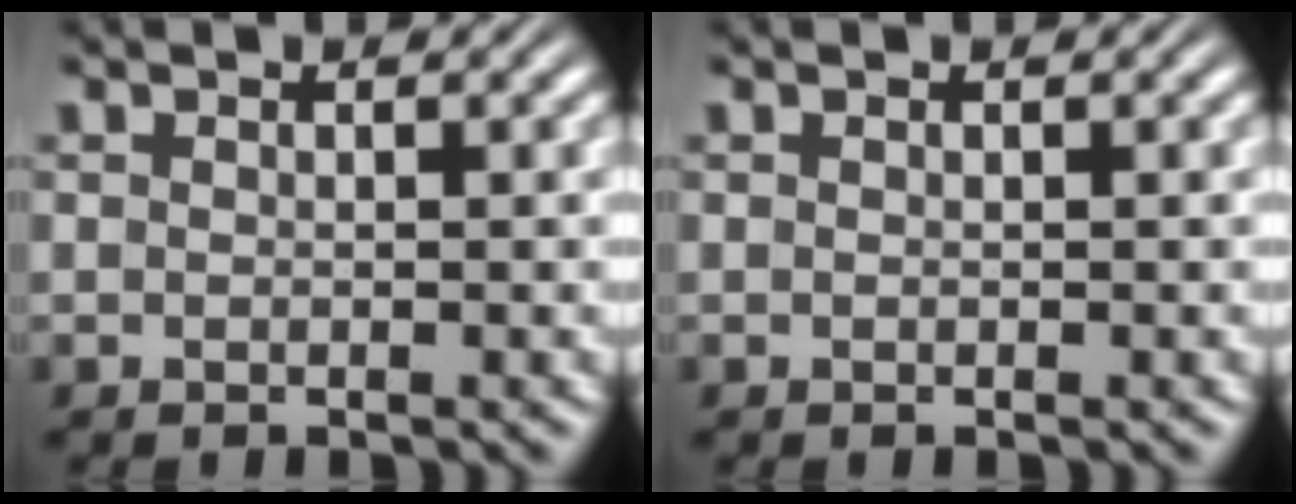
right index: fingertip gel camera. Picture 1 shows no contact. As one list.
[{"total": 0.0}]